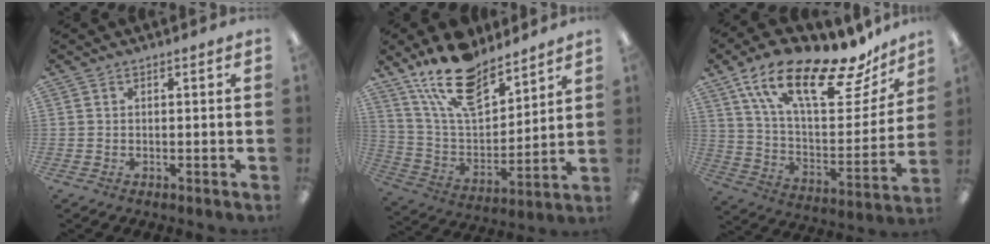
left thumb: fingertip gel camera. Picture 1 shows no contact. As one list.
[{"total": 18.3, "force": [14.1, 7.7, 8.8], "torque": [-0.170, -0.080, 0.252]}, {"total": 23.3, "force": [16.1, 8.2, 14.7], "torque": [-0.237, -0.094, 0.268]}]